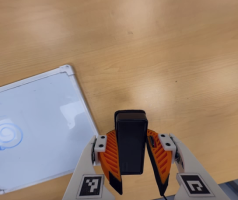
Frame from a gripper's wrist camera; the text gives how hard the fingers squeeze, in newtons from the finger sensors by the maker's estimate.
{"total": 7.9, "left": 6.4, "right": 9.4}